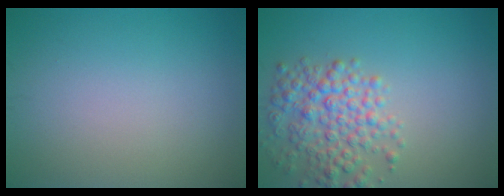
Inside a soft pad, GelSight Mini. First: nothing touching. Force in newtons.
{"total": 4.8, "press": 4.8, "slide": 0.2}